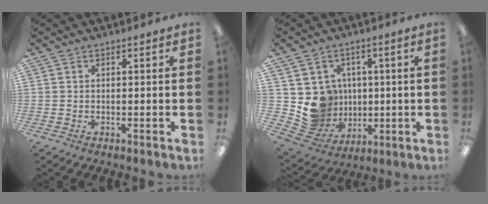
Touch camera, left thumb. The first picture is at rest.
{"total": 10.2, "force": [1.2, 10.0, 1.8], "torque": [-0.067, -0.018, 0.039]}